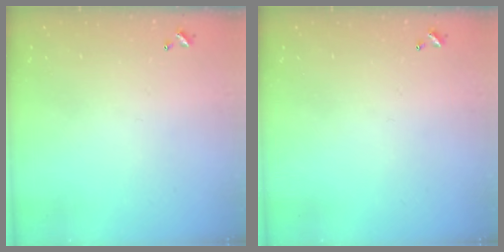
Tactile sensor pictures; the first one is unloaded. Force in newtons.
{"total": 0.0}